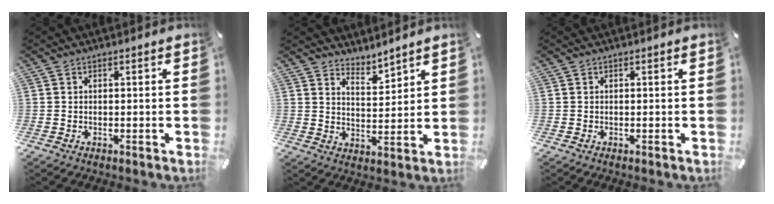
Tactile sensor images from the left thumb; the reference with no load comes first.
{"total": 5.0, "force": [4.8, 1.4, -0.3], "torque": [0.005, -0.038, 0.088]}
{"total": 0.0}